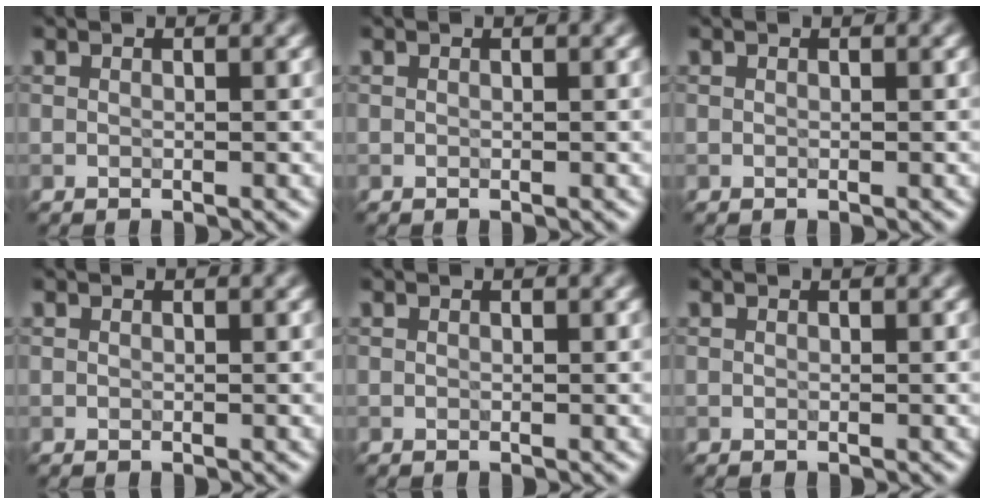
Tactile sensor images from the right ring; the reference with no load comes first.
{"total": 0.0}
{"total": 0.0}
{"total": 0.0}
{"total": 0.0}
{"total": 0.0}